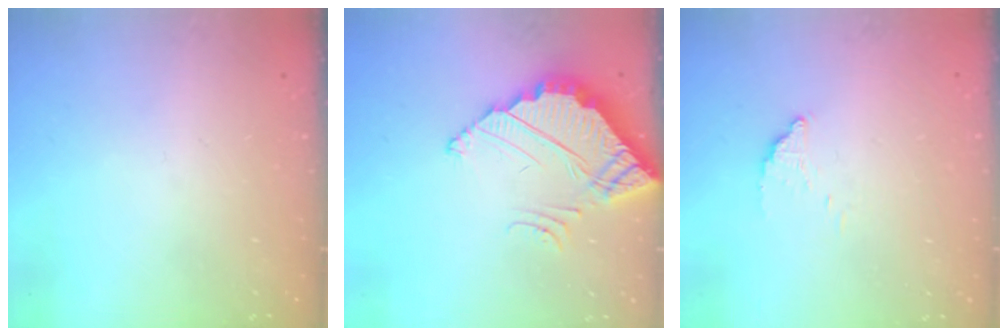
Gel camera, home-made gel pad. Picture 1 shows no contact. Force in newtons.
{"total": 3.8, "press": 3.8, "slide": 0.2}
{"total": 2.8, "press": 2.8, "slide": 0.1}